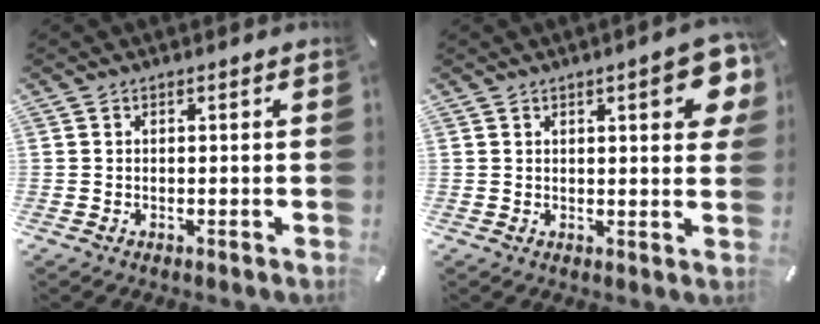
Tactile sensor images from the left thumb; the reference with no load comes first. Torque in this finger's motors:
{"motor_torque": [1.62, 1.73, 0.66, -0.68, 0.13]}